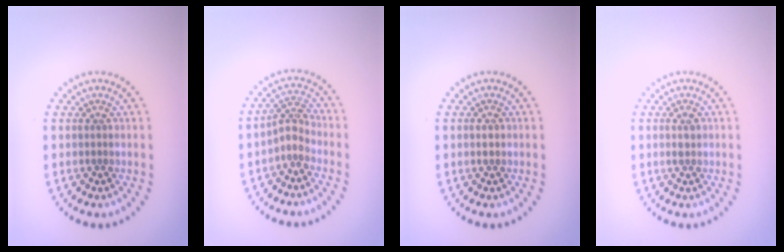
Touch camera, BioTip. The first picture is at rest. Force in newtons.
{"total": 2.2, "press": 1.6, "slide": 1.5}
{"total": 1.1, "press": 1.1, "slide": 0.1}
{"total": 1.1, "press": 1.0, "slide": 0.2}